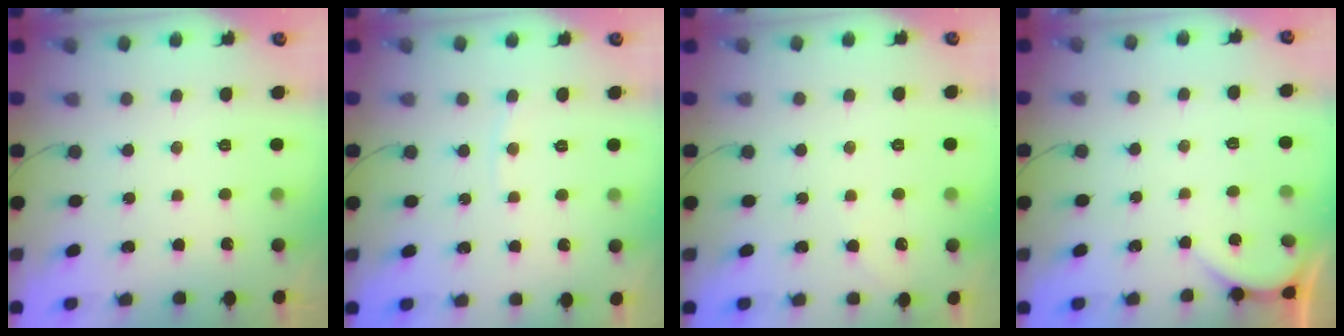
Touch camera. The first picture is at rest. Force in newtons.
{"total": 2.2, "press": 2.2, "slide": 0.3}
{"total": 2.9, "press": 2.9, "slide": 0.4}
{"total": 1.6, "press": 1.6, "slide": 0.1}